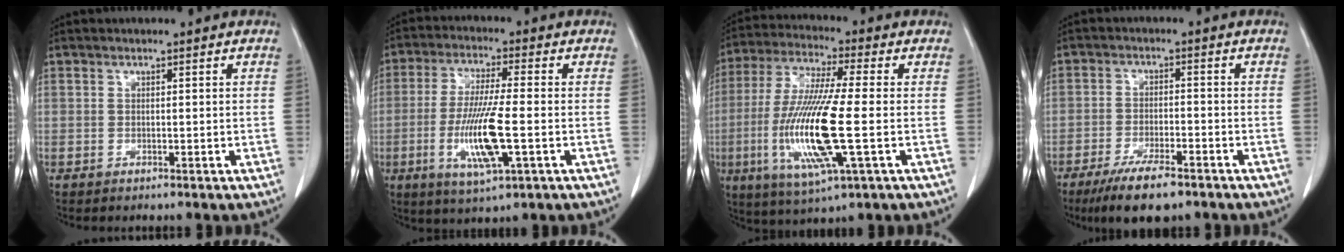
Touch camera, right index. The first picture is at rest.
{"total": 11.0, "force": [-2.7, 1.0, 10.6], "torque": [-0.213, -0.016, -0.048]}
{"total": 15.8, "force": [-2.9, 1.4, 15.4], "torque": [-0.325, -0.017, -0.054]}
{"total": 8.6, "force": [-6.2, 2.0, 5.6], "torque": [-0.097, -0.015, -0.103]}